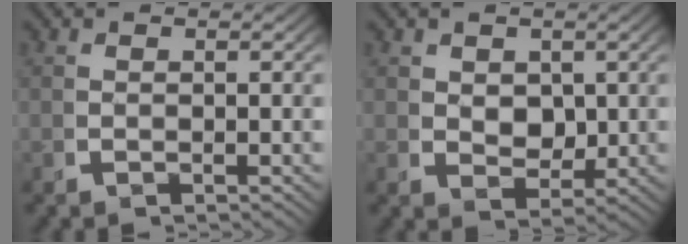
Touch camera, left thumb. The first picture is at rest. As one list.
[{"total": 3.0, "force": [0.8, 2.3, 1.8], "torque": [-0.036, -0.025, 0.027]}]